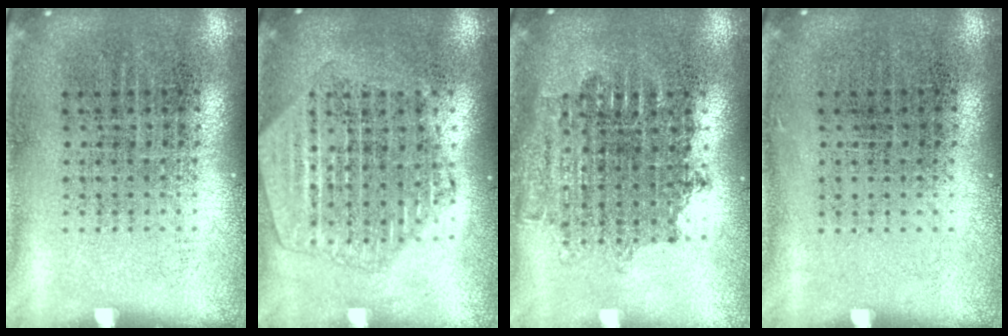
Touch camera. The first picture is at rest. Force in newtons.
{"total": 2.1, "press": 1.9, "slide": 0.9}
{"total": 1.6, "press": 1.3, "slide": 0.9}
{"total": 0.0}